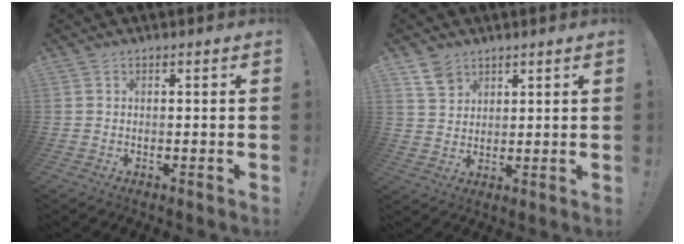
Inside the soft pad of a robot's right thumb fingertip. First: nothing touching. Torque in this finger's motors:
{"motor_torque": [0.34, 0.25, 0.26, 0.08, -0.06]}